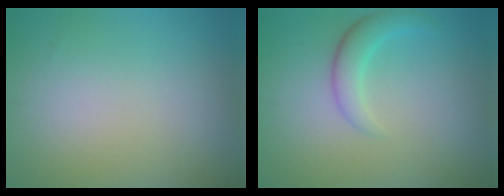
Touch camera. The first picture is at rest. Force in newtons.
{"total": 2.4, "press": 2.4, "slide": 0.1}